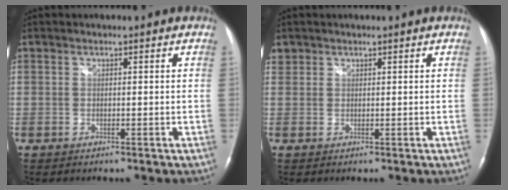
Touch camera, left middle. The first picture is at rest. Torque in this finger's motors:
{"motor_torque": [0.07, -0.03, 0.06, 0.01]}